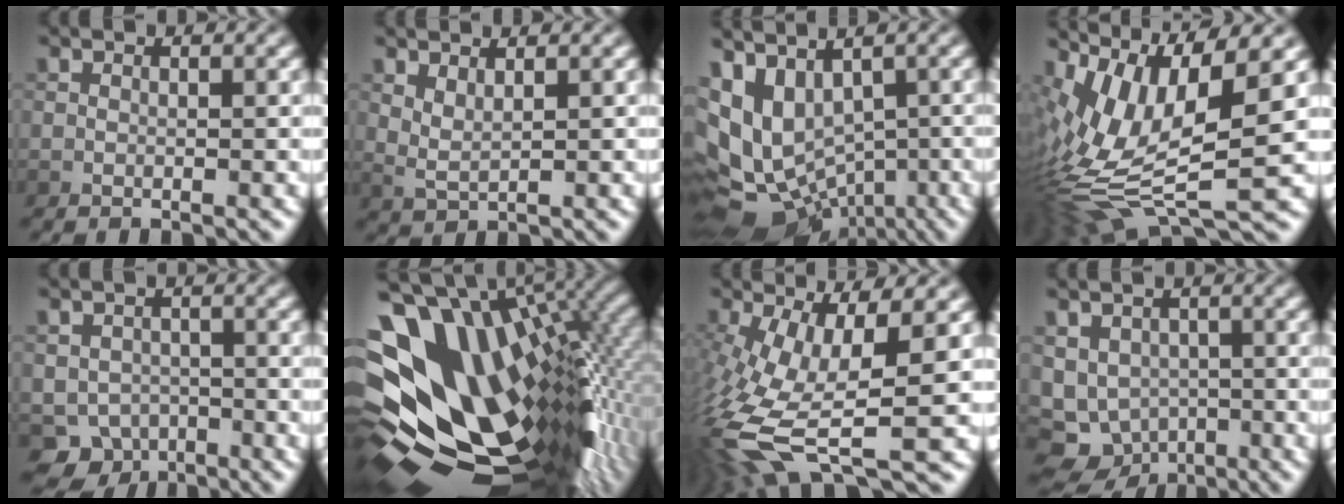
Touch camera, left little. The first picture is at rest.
{"total": 1.5, "force": [1.1, 0.4, 1.0], "torque": [-0.027, -0.007, 0.027]}
{"total": 8.8, "force": [-1.4, 6.3, 6.0], "torque": [-0.087, 0.009, 0.004]}
{"total": 12.2, "force": [0.3, 4.1, 11.4], "torque": [-0.244, -0.001, 0.020]}
{"total": 4.1, "force": [-2.2, 3.3, 0.9], "torque": [-0.005, -0.009, -0.034]}
{"total": 17.9, "force": [-0.7, 10.4, 14.6], "torque": [-0.247, -0.018, 0.005]}
{"total": 11.2, "force": [-3.5, 3.8, 10.0], "torque": [-0.216, -0.011, -0.062]}
{"total": 6.7, "force": [-2.4, 5.7, 2.7], "torque": [-0.040, -0.017, -0.033]}